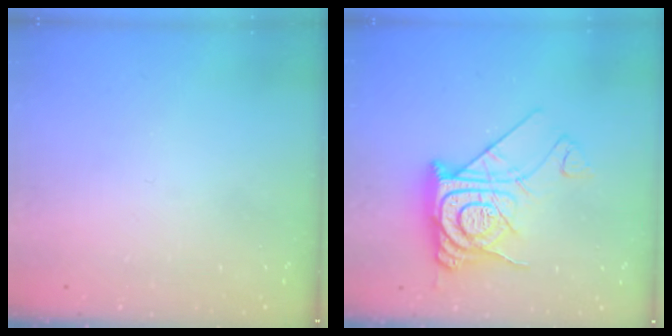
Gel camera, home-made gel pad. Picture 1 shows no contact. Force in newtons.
{"total": 17.5, "press": 17.4, "slide": 1.6}